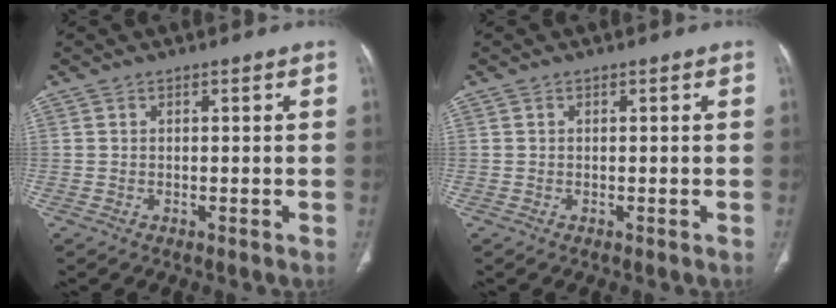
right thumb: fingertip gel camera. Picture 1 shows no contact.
{"total": 0.0}